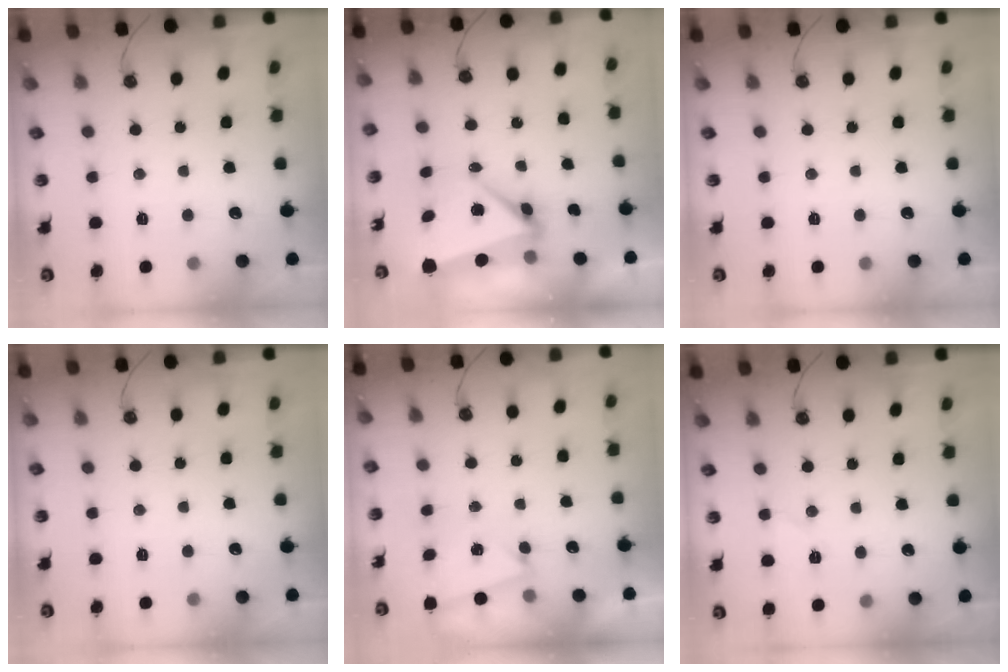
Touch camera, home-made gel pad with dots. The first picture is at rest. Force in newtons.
{"total": 6.5, "press": 6.4, "slide": 1.1}
{"total": 0.0}
{"total": 0.0}
{"total": 2.2, "press": 1.2, "slide": 1.8}
{"total": 5.2, "press": 5.1, "slide": 1.0}